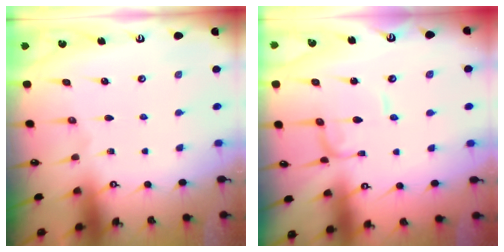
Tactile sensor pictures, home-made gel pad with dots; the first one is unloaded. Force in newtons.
{"total": 1.3, "press": 1.3, "slide": 0.1}